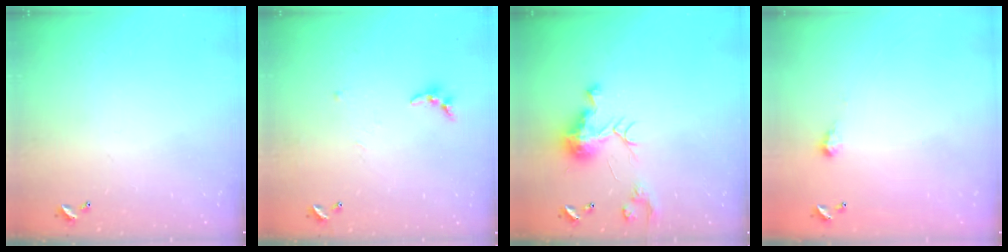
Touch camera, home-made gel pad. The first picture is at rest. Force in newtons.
{"total": 7.0, "press": 7.0, "slide": 0.4}
{"total": 9.7, "press": 9.7, "slide": 0.8}
{"total": 2.0, "press": 2.0, "slide": 0.3}